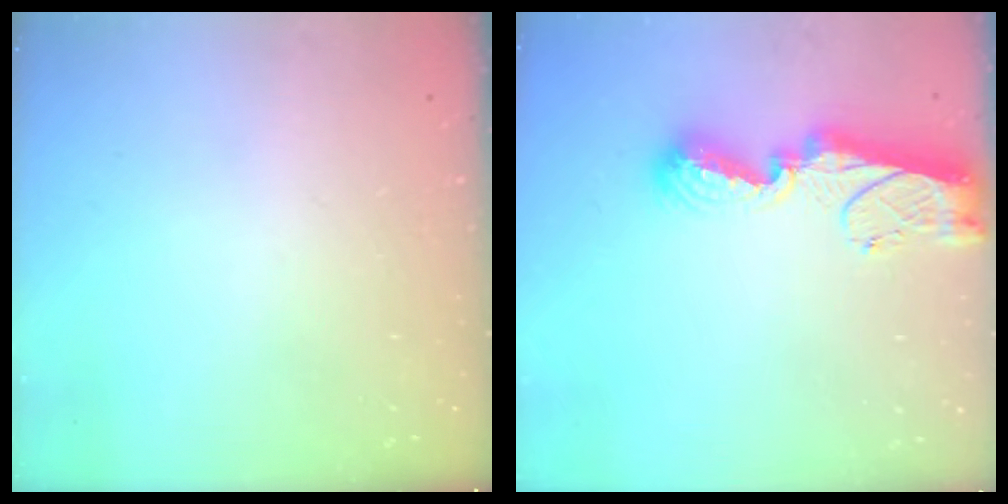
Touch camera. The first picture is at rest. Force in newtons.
{"total": 11.3, "press": 11.2, "slide": 1.0}